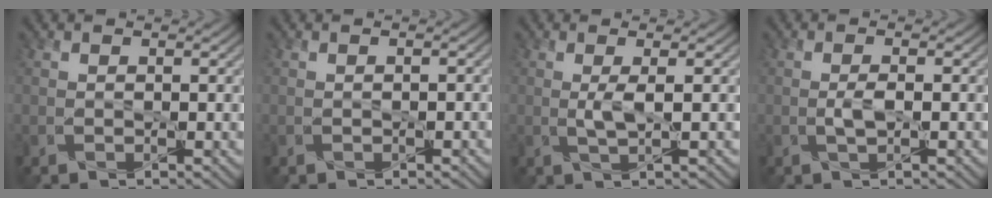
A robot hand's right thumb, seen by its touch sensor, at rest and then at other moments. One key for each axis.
{"total": 0.6, "fx": -0.3, "fy": 0.4, "fz": 0.4, "tx": -0.004, "ty": -0.001, "tz": -0.002}
{"total": 2.1, "fx": 0.2, "fy": 0.3, "fz": 2.1, "tx": -0.044, "ty": 0.004, "tz": 0.003}
{"total": 1.8, "fx": -0.2, "fy": 0.4, "fz": 1.7, "tx": -0.036, "ty": 0.001, "tz": -0.005}